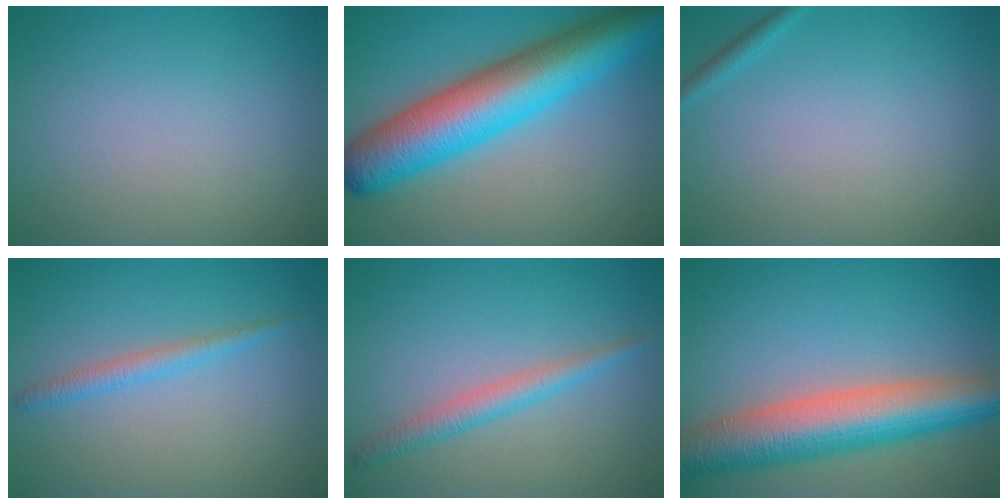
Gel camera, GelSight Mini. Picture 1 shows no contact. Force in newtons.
{"total": 11.6, "press": 11.6, "slide": 0.1}
{"total": 0.9, "press": 0.9, "slide": 0.1}
{"total": 1.8, "press": 1.8, "slide": 0.1}
{"total": 2.4, "press": 2.4, "slide": 0.0}
{"total": 9.7, "press": 9.7, "slide": 0.6}